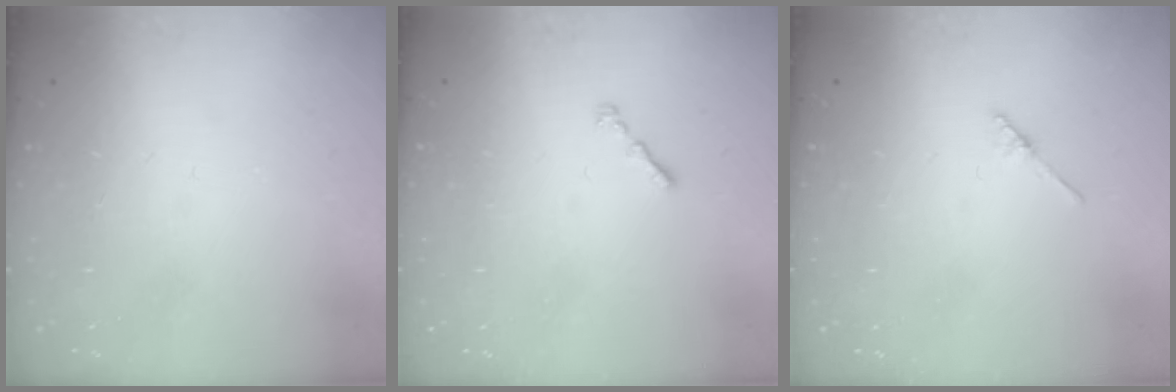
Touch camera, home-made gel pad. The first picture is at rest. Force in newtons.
{"total": 1.0, "press": 0.9, "slide": 0.5}
{"total": 2.1, "press": 2.1, "slide": 0.1}